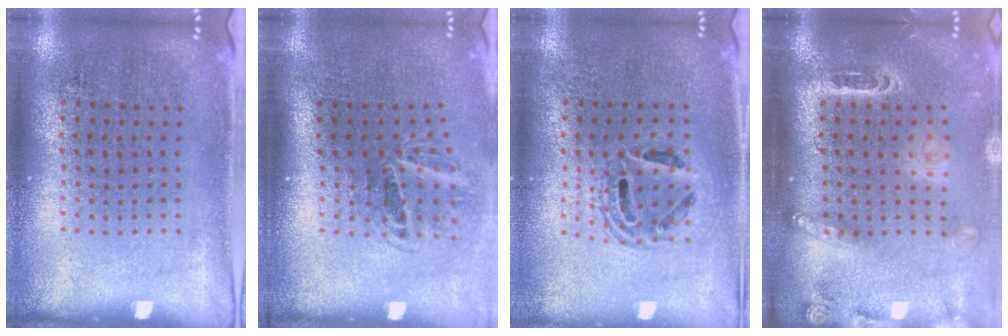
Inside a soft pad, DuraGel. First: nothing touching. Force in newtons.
{"total": 1.9, "press": 1.2, "slide": 1.5}
{"total": 1.4, "press": 1.3, "slide": 0.7}
{"total": 2.4, "press": 1.8, "slide": 1.5}